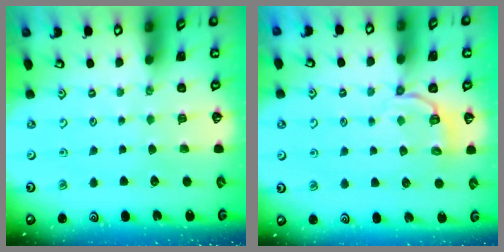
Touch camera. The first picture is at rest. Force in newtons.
{"total": 4.9, "press": 4.4, "slide": 2.1}